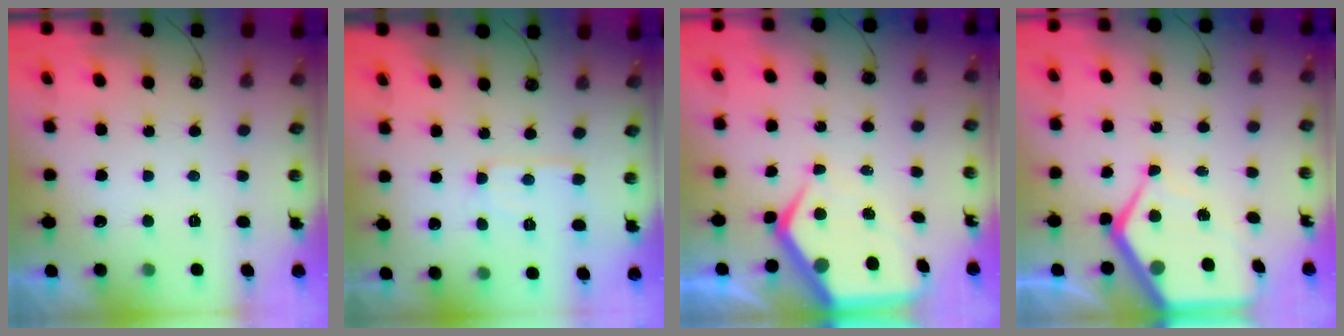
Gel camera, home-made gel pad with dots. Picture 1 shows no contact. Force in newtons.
{"total": 6.5, "press": 6.5, "slide": 0.5}
{"total": 10.2, "press": 10.2, "slide": 1.1}
{"total": 10.8, "press": 10.8, "slide": 0.9}